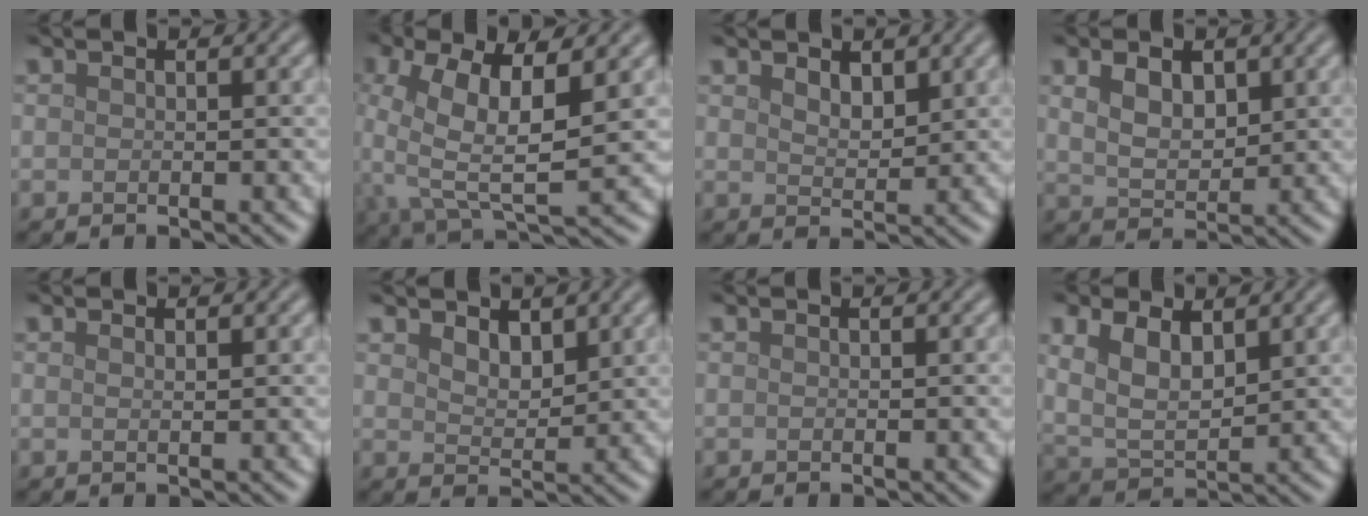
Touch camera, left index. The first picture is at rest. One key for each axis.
{"total": 8.4, "fx": 0.8, "fy": 3.5, "fz": 7.6, "tx": -0.160, "ty": 0.001, "tz": 0.008}
{"total": 2.0, "fx": 1.4, "fy": 1.0, "fz": 1.1, "tx": -0.022, "ty": -0.003, "tz": 0.028}
{"total": 3.6, "fx": 1.5, "fy": 2.1, "fz": 2.5, "tx": -0.051, "ty": 0.000, "tz": 0.031}
{"total": 0.8, "fx": 0.5, "fy": 0.2, "fz": 0.5, "tx": -0.005, "ty": -0.002, "tz": 0.004}
{"total": 2.4, "fx": 1.7, "fy": 1.2, "fz": 1.2, "tx": -0.026, "ty": -0.004, "tz": 0.031}
{"total": 0.0}
{"total": 4.9, "fx": 1.9, "fy": 2.6, "fz": 3.6, "tx": -0.082, "ty": -0.004, "tz": 0.038}